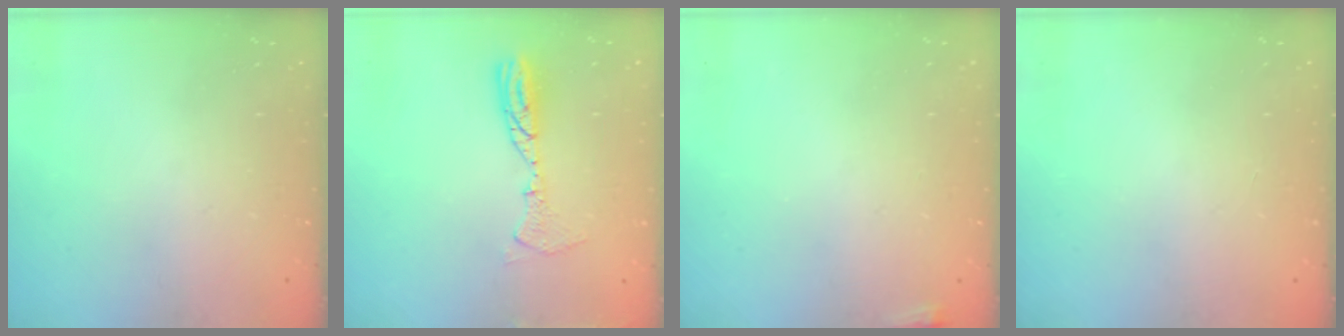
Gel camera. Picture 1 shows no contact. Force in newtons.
{"total": 9.1, "press": 8.9, "slide": 1.7}
{"total": 2.9, "press": 2.6, "slide": 1.1}
{"total": 0.0}